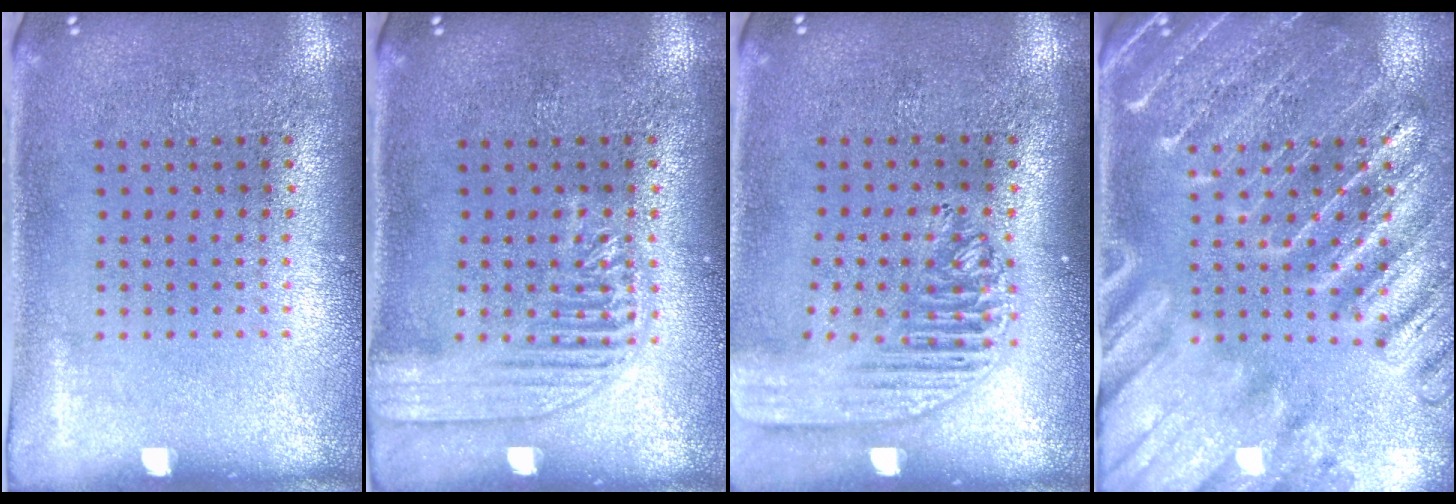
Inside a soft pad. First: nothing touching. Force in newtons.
{"total": 2.4, "press": 2.4, "slide": 0.3}
{"total": 2.1, "press": 1.8, "slide": 1.1}
{"total": 3.8, "press": 3.7, "slide": 1.1}